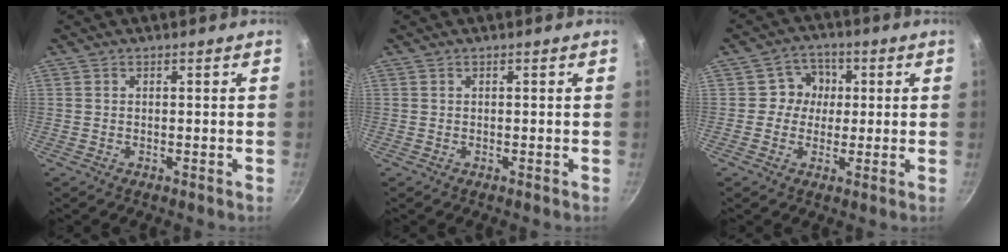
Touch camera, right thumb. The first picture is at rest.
{"total": 0.0}
{"total": 6.0, "force": [0.4, 5.6, 2.1], "torque": [0.009, 0.013, -0.004]}